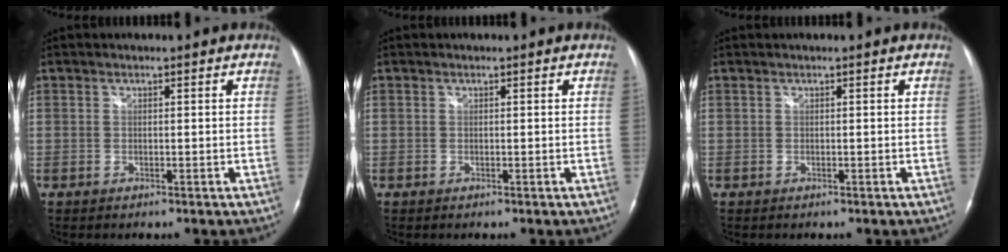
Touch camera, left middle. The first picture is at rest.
{"total": 0.0}
{"total": 0.0}